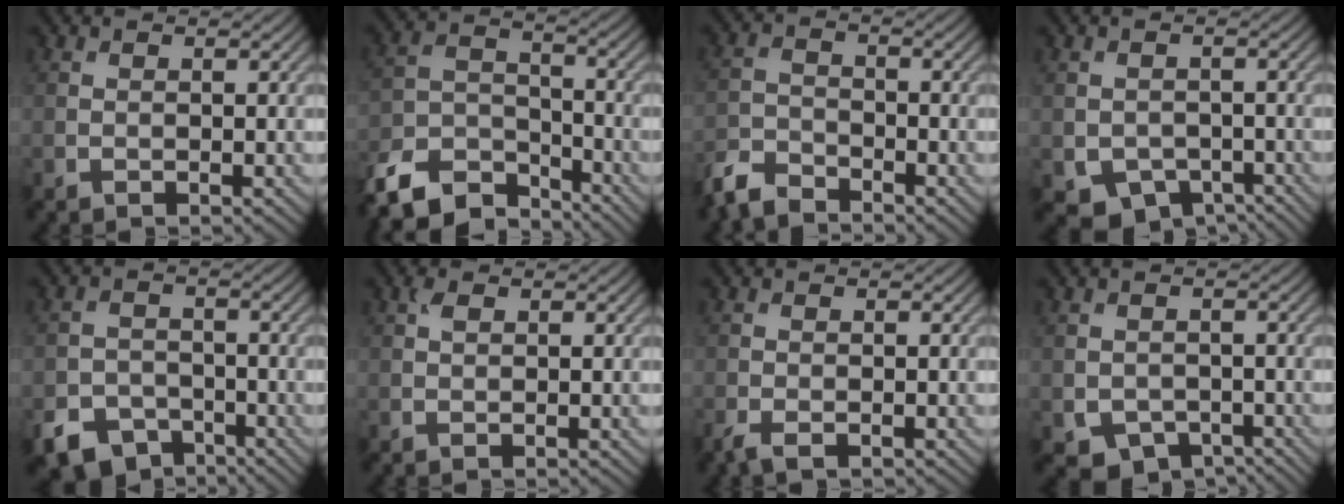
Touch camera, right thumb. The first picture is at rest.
{"total": 11.6, "force": [-9.5, 4.8, 4.7], "torque": [-0.106, -0.012, -0.177]}
{"total": 4.7, "force": [-4.2, 1.4, 1.4], "torque": [-0.033, -0.009, -0.099]}
{"total": 5.0, "force": [-2.7, 3.5, 2.2], "torque": [-0.045, -0.022, -0.038]}
{"total": 6.2, "force": [-4.5, 3.8, 2.1], "torque": [-0.040, -0.013, -0.083]}
{"total": 1.1, "force": [0.5, 0.6, 0.8], "torque": [-0.019, 0.002, 0.009]}
{"total": 1.9, "force": [-1.3, 0.8, 1.2], "torque": [-0.030, -0.007, -0.027]}
{"total": 4.0, "force": [-2.3, 2.8, 1.7], "torque": [-0.035, -0.017, -0.035]}